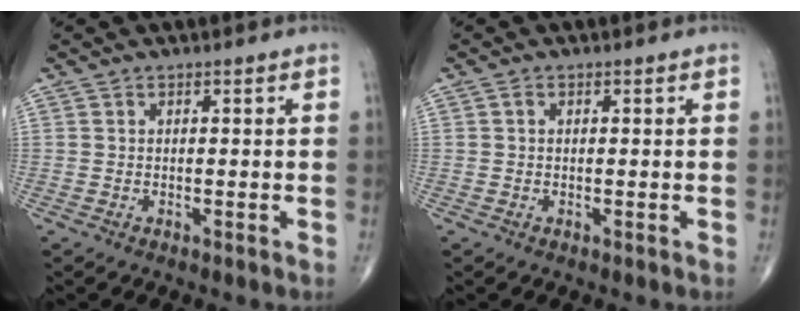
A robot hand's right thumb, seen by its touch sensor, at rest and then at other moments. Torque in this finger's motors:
{"motor_torque": [0.07, 0.03, -0.19, -0.24, 0.01]}